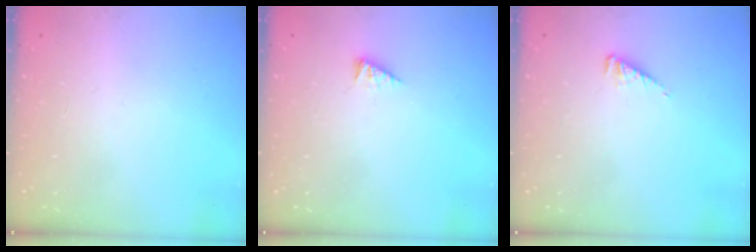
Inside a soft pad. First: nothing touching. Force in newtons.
{"total": 2.8, "press": 2.8, "slide": 0.3}
{"total": 3.2, "press": 3.1, "slide": 0.3}